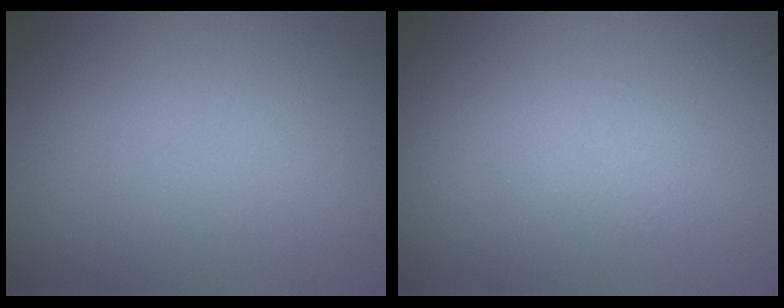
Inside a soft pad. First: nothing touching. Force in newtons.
{"total": 0.7, "press": 0.7, "slide": 0.0}